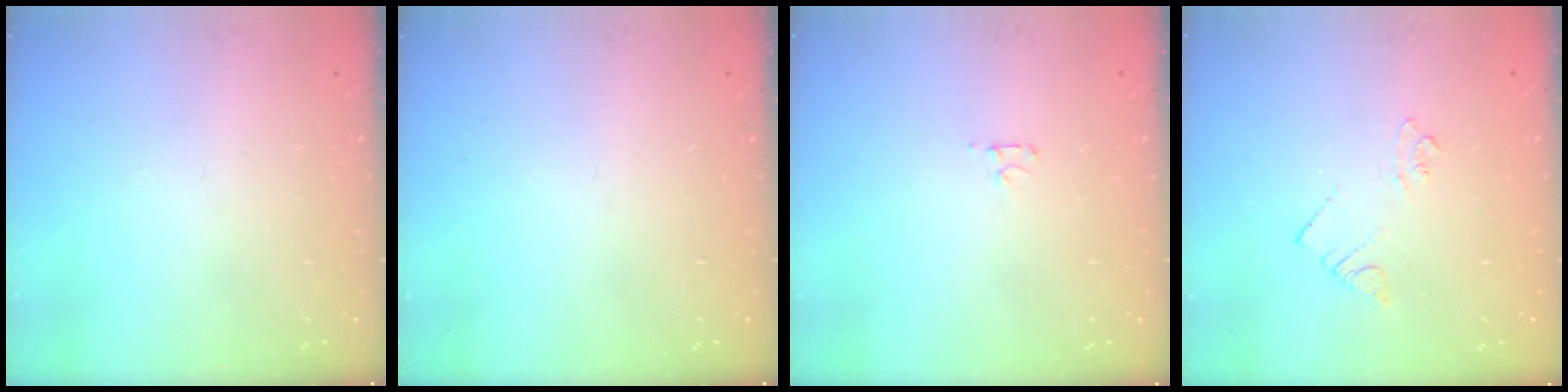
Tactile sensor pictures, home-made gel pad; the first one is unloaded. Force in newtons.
{"total": 0.0}
{"total": 2.7, "press": 2.7, "slide": 0.3}
{"total": 3.6, "press": 3.6, "slide": 0.6}